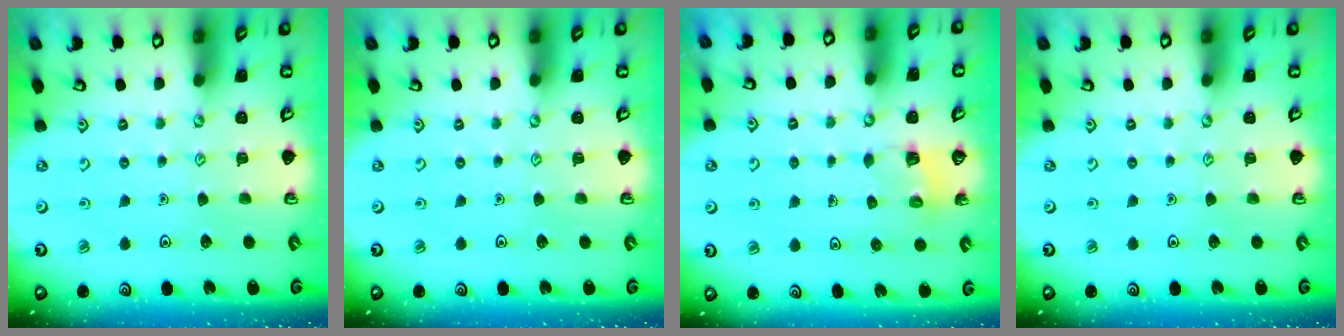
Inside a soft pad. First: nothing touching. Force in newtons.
{"total": 0.0}
{"total": 2.6, "press": 2.6, "slide": 0.3}
{"total": 0.0}